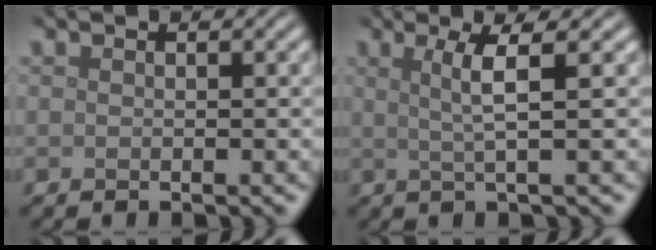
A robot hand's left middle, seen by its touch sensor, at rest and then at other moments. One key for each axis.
{"total": 3.1, "fx": 0.9, "fy": 0.4, "fz": 2.9, "tx": -0.053, "ty": 0.001, "tz": 0.015}